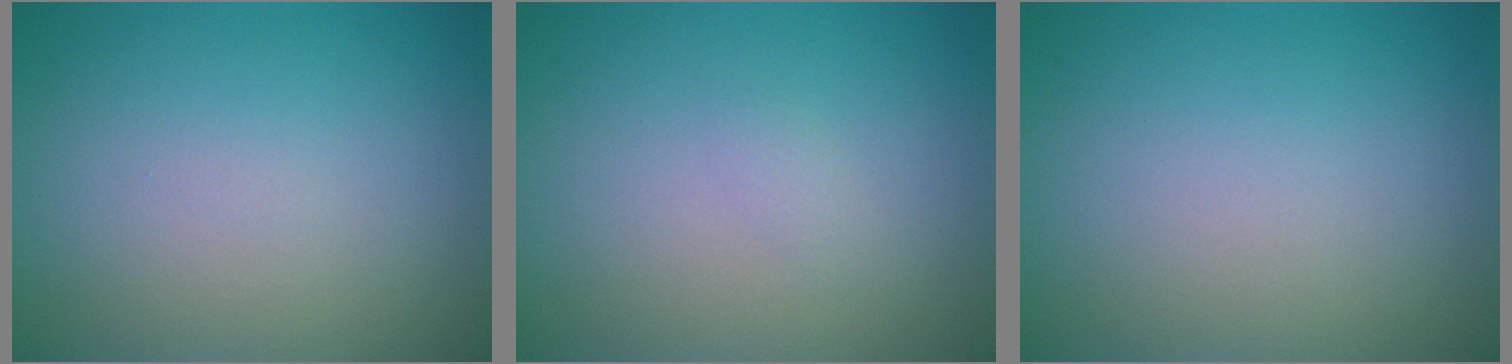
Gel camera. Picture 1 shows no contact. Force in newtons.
{"total": 0.6, "press": 0.6, "slide": 0.1}
{"total": 0.0}